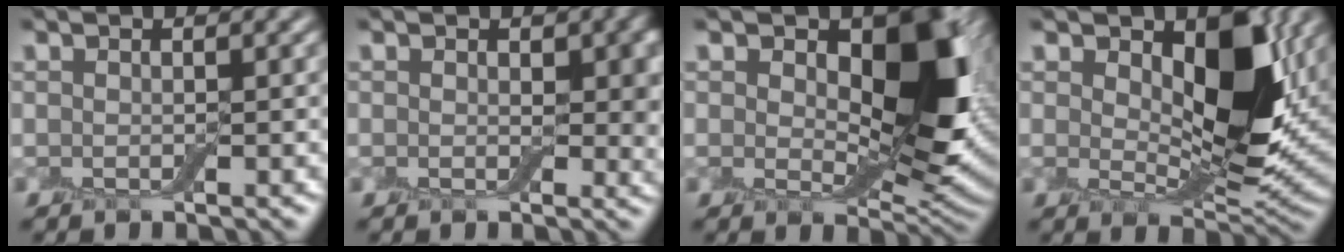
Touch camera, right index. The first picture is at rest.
{"total": 3.1, "force": [0.7, 2.2, 2.0], "torque": [-0.021, -0.007, 0.011]}
{"total": 10.8, "force": [3.2, 5.9, 8.5], "torque": [-0.115, -0.005, 0.053]}
{"total": 7.4, "force": [2.6, 3.7, 5.9], "torque": [-0.090, -0.011, 0.041]}